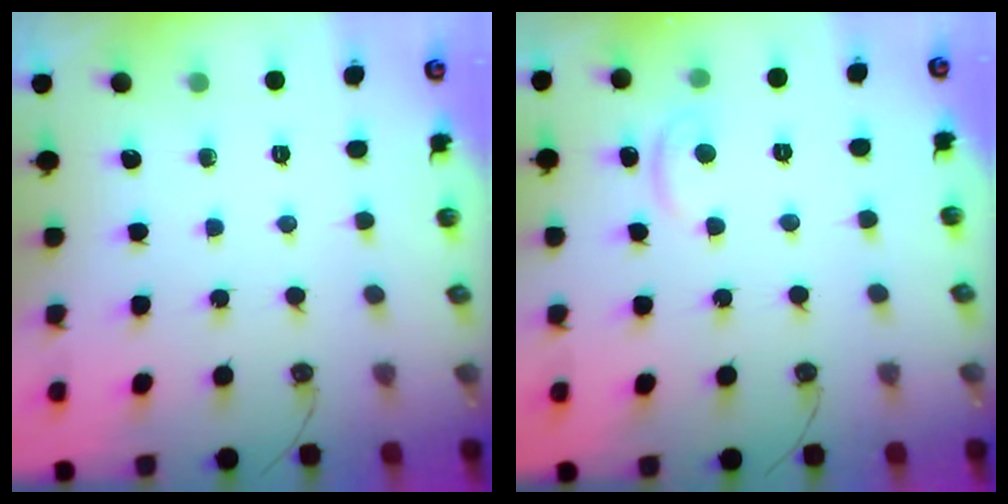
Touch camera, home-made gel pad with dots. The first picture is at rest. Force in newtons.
{"total": 2.6, "press": 2.6, "slide": 0.2}